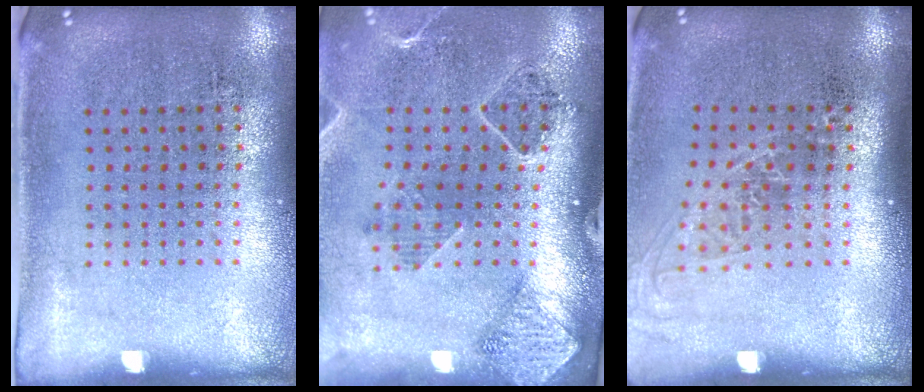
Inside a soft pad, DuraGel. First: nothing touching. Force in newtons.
{"total": 1.5, "press": 1.5, "slide": 0.1}
{"total": 1.4, "press": 1.1, "slide": 0.9}